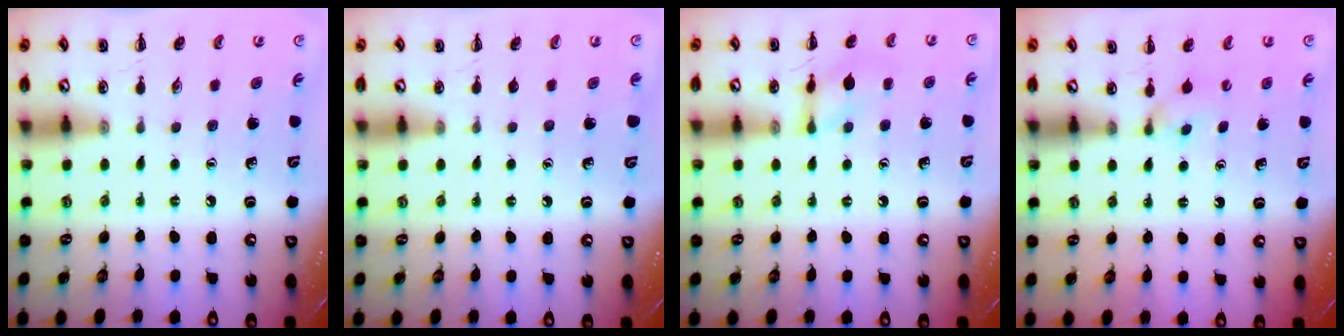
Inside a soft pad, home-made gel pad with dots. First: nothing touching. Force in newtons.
{"total": 0.0}
{"total": 8.4, "press": 8.4, "slide": 0.3}
{"total": 3.3, "press": 3.1, "slide": 1.3}